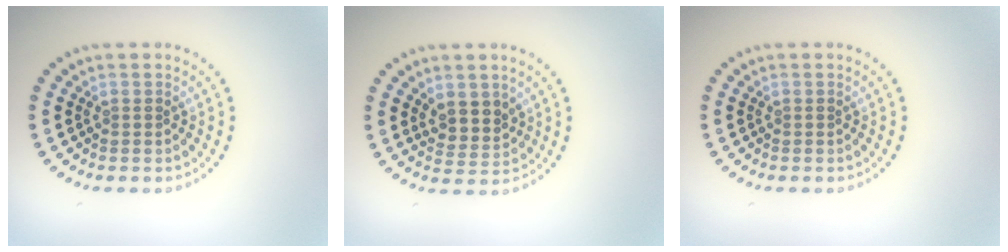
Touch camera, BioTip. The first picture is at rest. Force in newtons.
{"total": 2.6, "press": 2.3, "slide": 1.2}
{"total": 0.0}